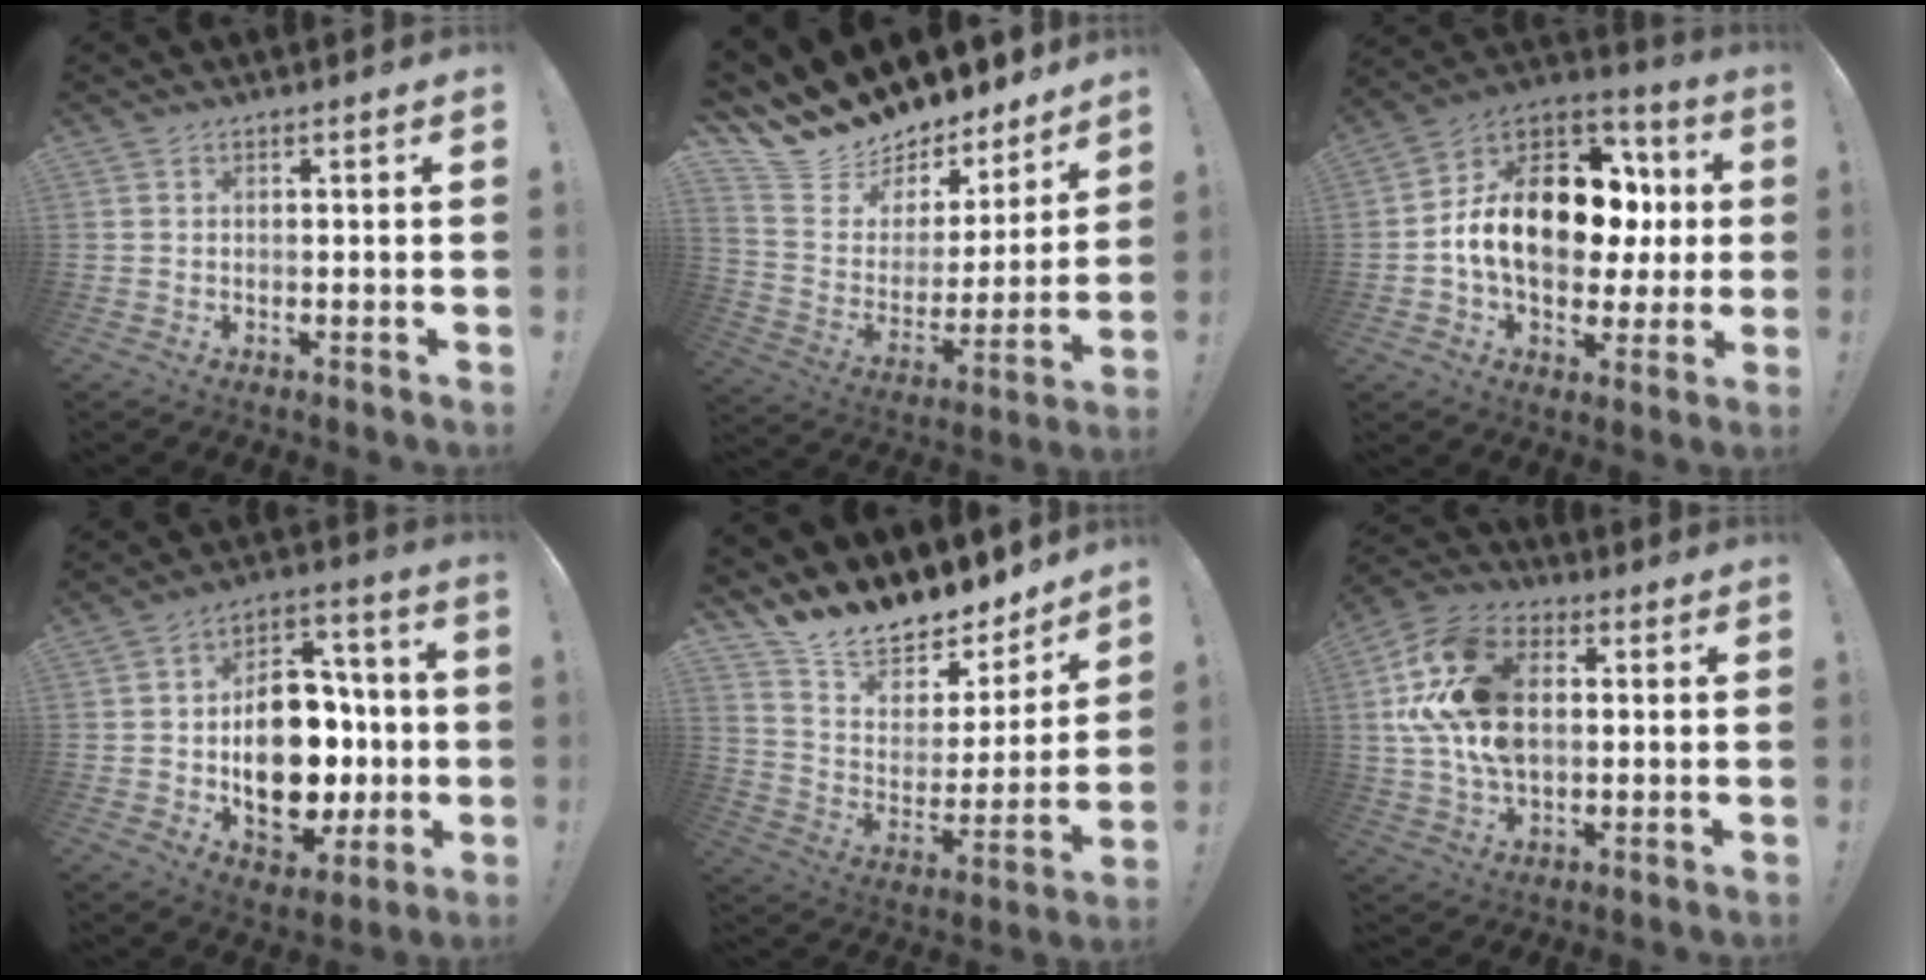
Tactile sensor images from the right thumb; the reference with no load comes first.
{"total": 13.8, "force": [12.2, 5.7, 3.1], "torque": [-0.077, -0.101, 0.229]}
{"total": 20.6, "force": [0.4, 13.7, 15.3], "torque": [-0.249, 0.012, 0.017]}
{"total": 19.7, "force": [-2.9, 13.5, 14.1], "torque": [-0.224, 0.017, -0.036]}
{"total": 14.0, "force": [12.6, 5.1, 3.3], "torque": [-0.073, -0.108, 0.229]}
{"total": 21.1, "force": [3.0, 14.4, 15.1], "torque": [-0.279, 0.006, 0.060]}